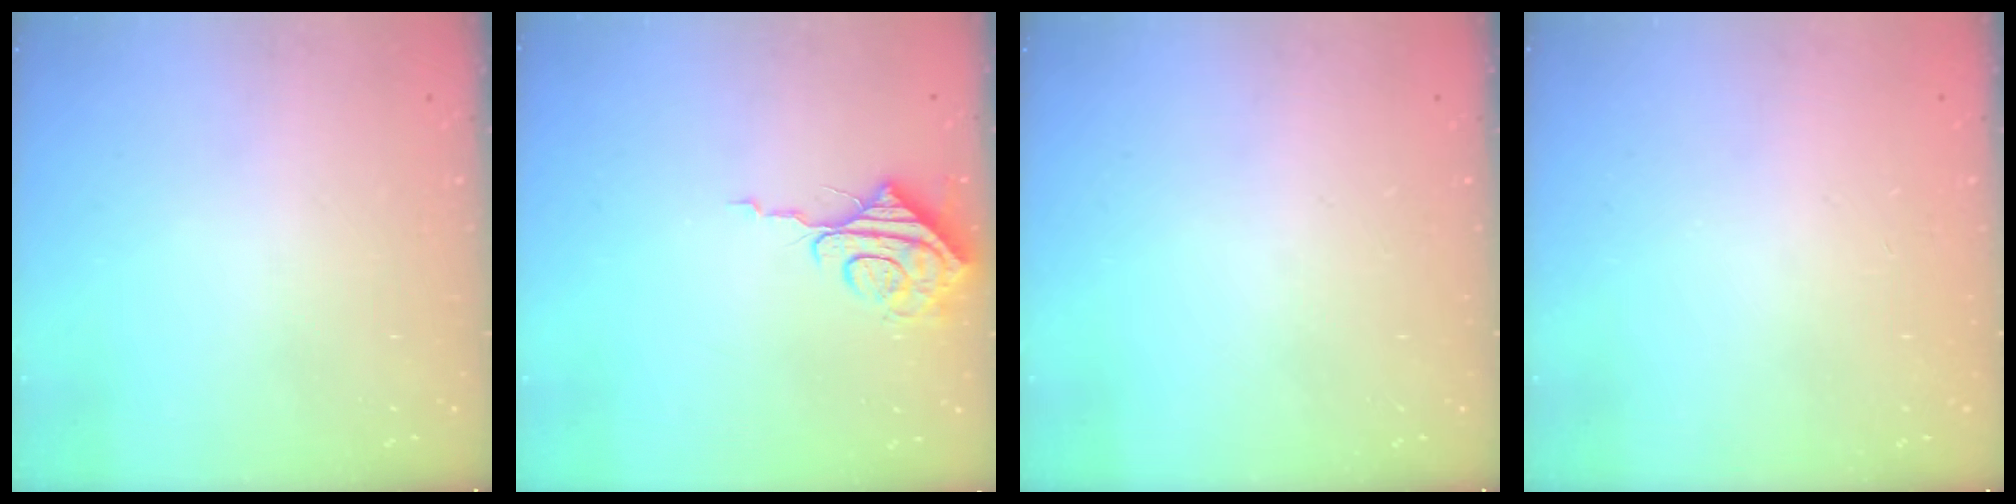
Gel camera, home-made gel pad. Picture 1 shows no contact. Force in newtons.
{"total": 8.2, "press": 8.1, "slide": 0.9}
{"total": 0.0}
{"total": 0.0}